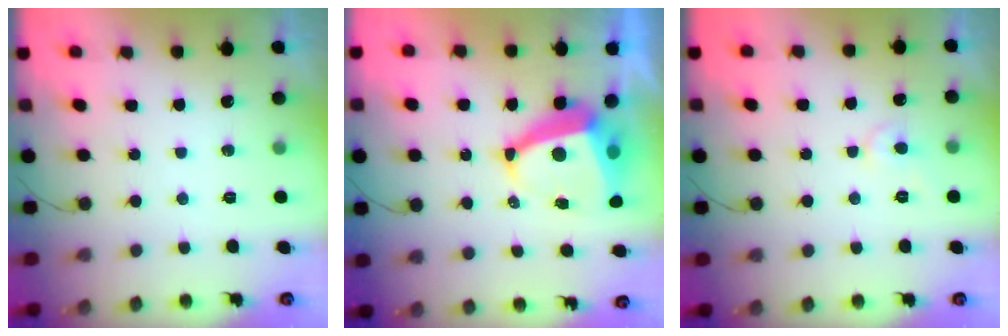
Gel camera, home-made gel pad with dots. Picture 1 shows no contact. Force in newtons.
{"total": 10.2, "press": 10.1, "slide": 1.4}
{"total": 5.9, "press": 5.9, "slide": 0.4}